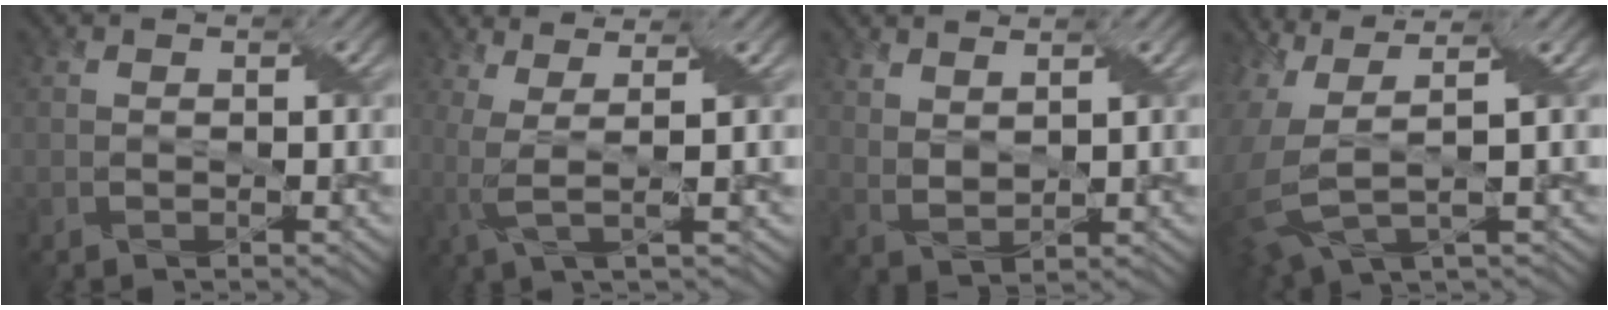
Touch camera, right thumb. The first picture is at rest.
{"total": 4.2, "force": [1.4, 0.4, 4.0], "torque": [-0.101, 0.008, 0.031]}
{"total": 3.2, "force": [2.6, 1.0, 1.6], "torque": [-0.038, -0.007, 0.058]}
{"total": 10.4, "force": [0.3, 5.1, 9.0], "torque": [-0.255, -0.018, 0.014]}